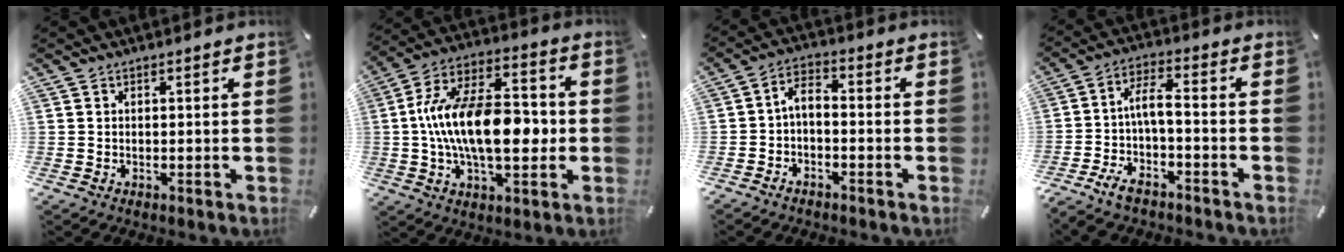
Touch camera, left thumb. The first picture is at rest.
{"total": 19.8, "force": [-1.3, 10.8, 16.6], "torque": [-0.318, 0.005, -0.026]}
{"total": 3.5, "force": [-1.7, 1.7, 2.6], "torque": [-0.052, 0.010, -0.036]}
{"total": 6.5, "force": [-2.3, 2.2, 5.7], "torque": [-0.113, 0.002, -0.044]}